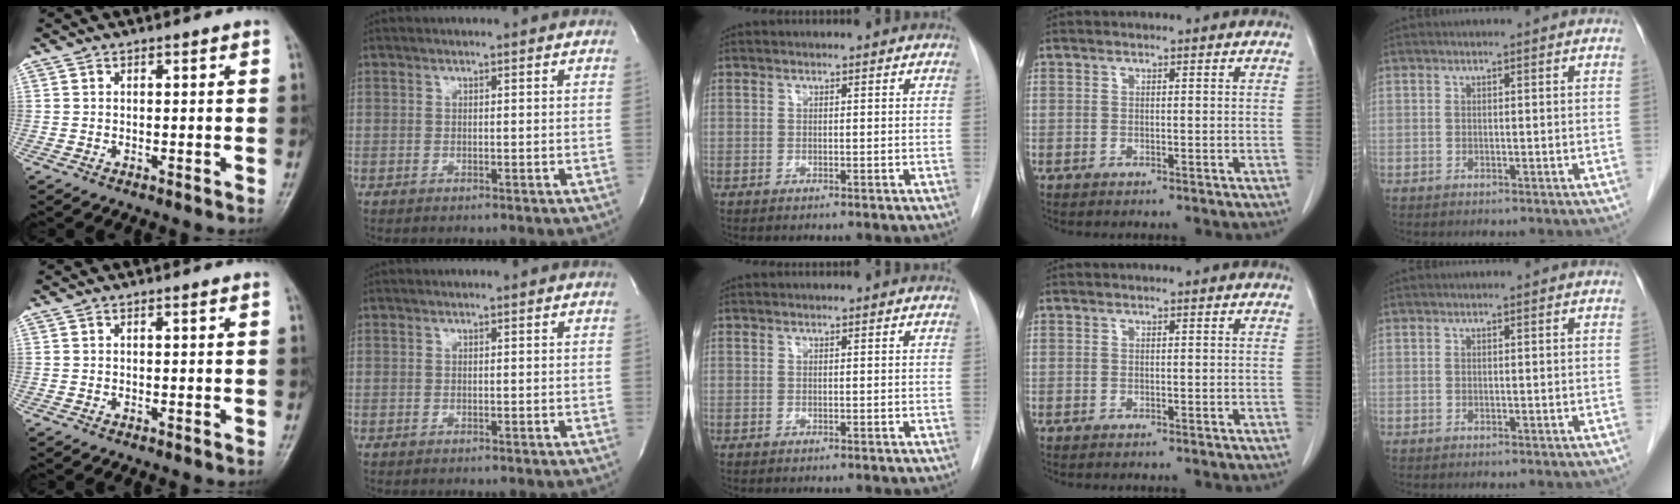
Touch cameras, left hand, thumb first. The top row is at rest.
{}